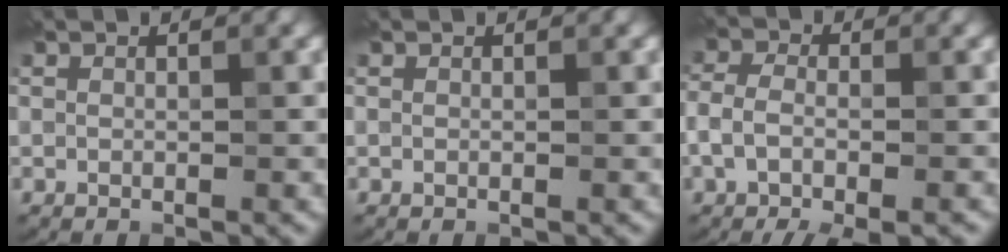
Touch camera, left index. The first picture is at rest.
{"total": 0.0}
{"total": 5.3, "force": [-2.5, 2.5, 3.9], "torque": [-0.080, -0.006, -0.036]}